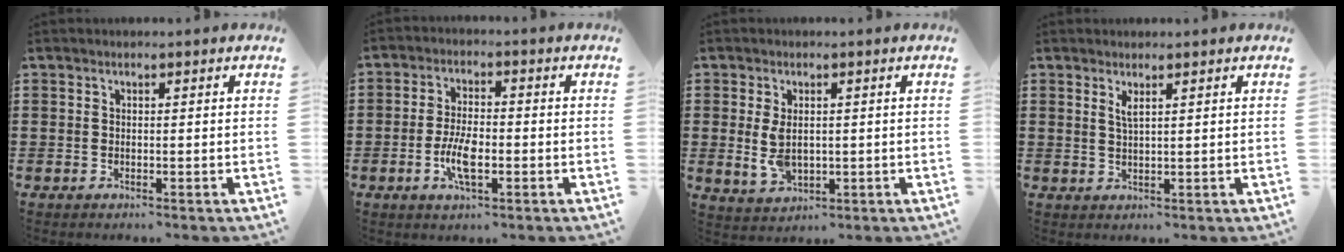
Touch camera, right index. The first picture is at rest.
{"total": 5.9, "force": [-1.6, 2.3, 5.2], "torque": [-0.116, -0.001, -0.036]}
{"total": 4.4, "force": [0.2, 2.6, 3.6], "torque": [-0.093, -0.001, -0.002]}
{"total": 1.7, "force": [1.1, 0.3, 1.3], "torque": [-0.028, 0.002, 0.018]}